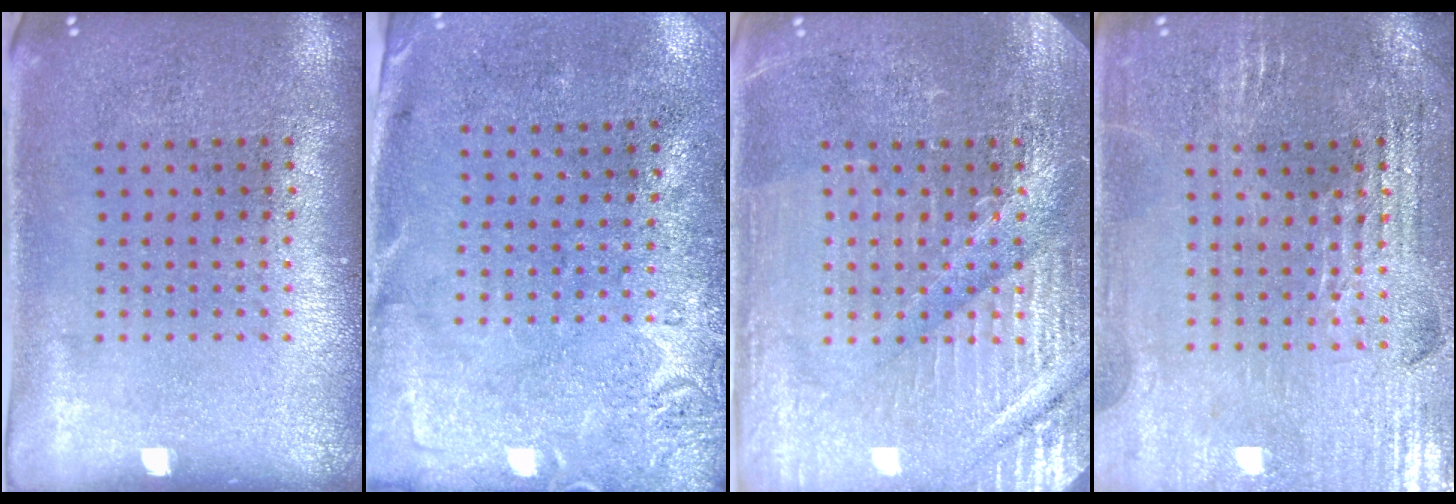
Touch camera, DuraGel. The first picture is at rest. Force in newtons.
{"total": 2.8, "press": 2.2, "slide": 1.8}
{"total": 4.2, "press": 4.1, "slide": 1.2}
{"total": 2.9, "press": 2.8, "slide": 0.5}